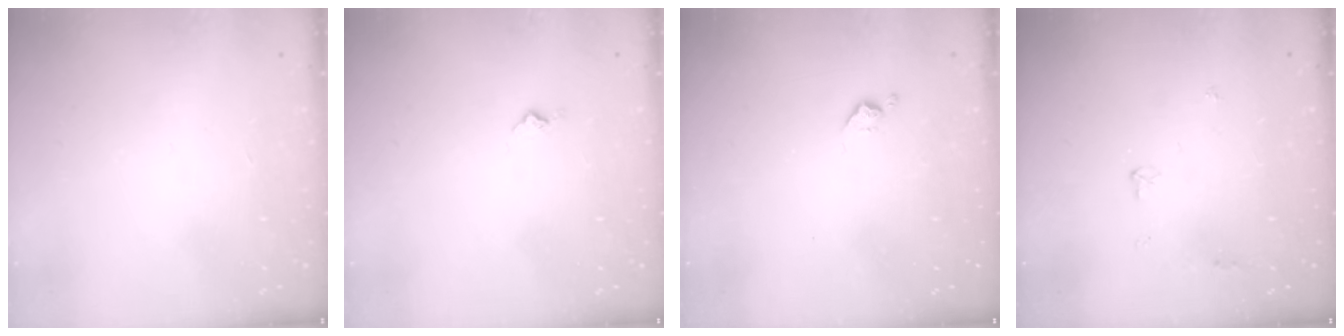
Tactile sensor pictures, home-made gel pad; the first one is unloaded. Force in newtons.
{"total": 3.3, "press": 3.3, "slide": 0.5}
{"total": 4.5, "press": 4.5, "slide": 0.7}
{"total": 3.1, "press": 3.1, "slide": 0.6}